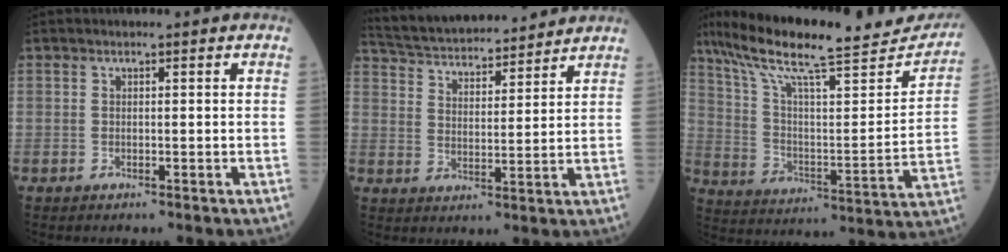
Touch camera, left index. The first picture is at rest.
{"total": 18.4, "force": [17.1, 3.0, 6.1], "torque": [-0.113, 0.034, 0.267]}
{"total": 27.2, "force": [23.0, 4.7, 13.6], "torque": [-0.228, -0.006, 0.329]}